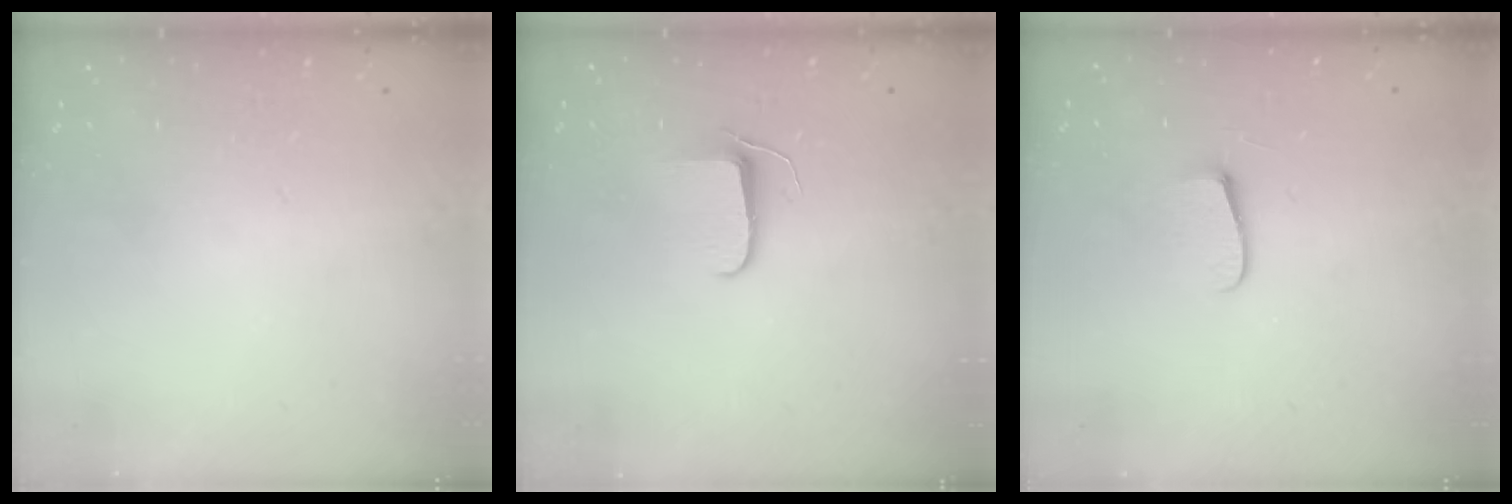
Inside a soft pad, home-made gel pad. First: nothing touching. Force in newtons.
{"total": 6.4, "press": 6.3, "slide": 0.8}
{"total": 5.9, "press": 5.8, "slide": 0.5}